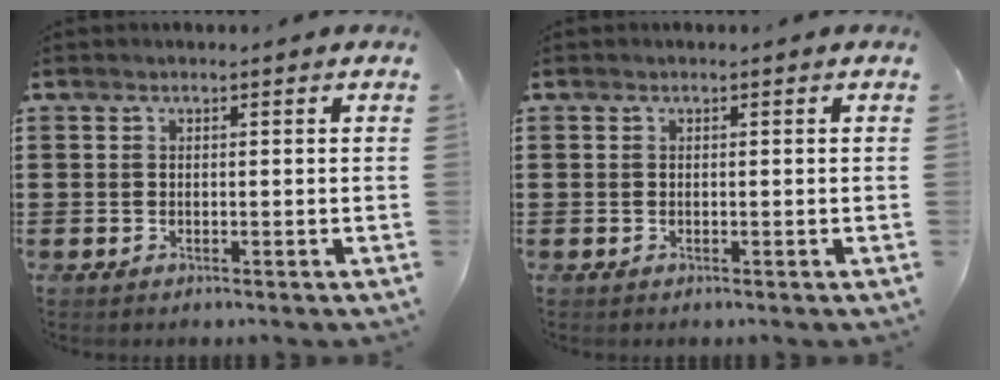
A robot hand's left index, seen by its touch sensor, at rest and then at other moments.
{"total": 0.0}